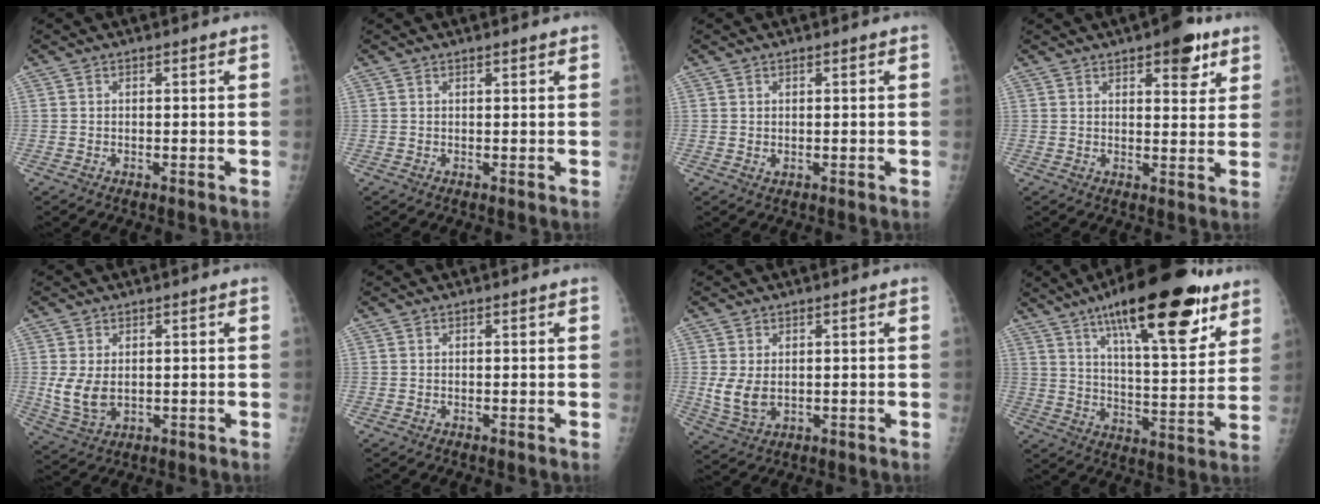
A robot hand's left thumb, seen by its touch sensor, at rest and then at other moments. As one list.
[{"total": 1.1, "force": [0.9, 0.1, 0.7], "torque": [-0.007, 0.000, 0.013]}, {"total": 0.9, "force": [0.2, 0.4, 0.8], "torque": [-0.014, -0.002, 0.009]}, {"total": 7.6, "force": [4.4, 3.0, 5.4], "torque": [-0.049, -0.018, 0.054]}, {"total": 6.1, "force": [0.4, 3.9, 4.7], "torque": [-0.086, -0.010, 0.021]}, {"total": 0.0}, {"total": 5.3, "force": [0.4, 3.3, 4.1], "torque": [-0.076, -0.008, 0.020]}, {"total": 25.2, "force": [14.9, 7.5, 19.0], "torque": [-0.268, -0.047, 0.231]}]